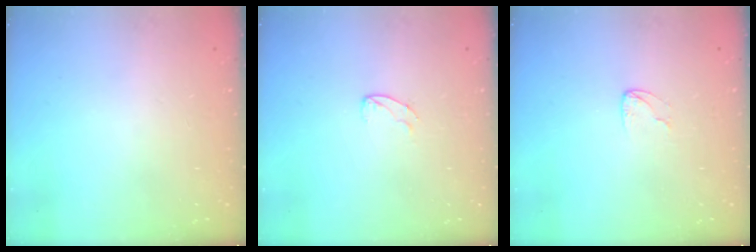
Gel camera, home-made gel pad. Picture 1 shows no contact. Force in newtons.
{"total": 3.9, "press": 3.9, "slide": 0.3}
{"total": 3.8, "press": 3.8, "slide": 0.3}